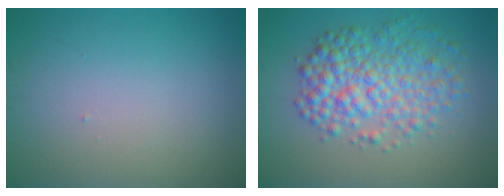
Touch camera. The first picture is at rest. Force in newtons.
{"total": 5.8, "press": 5.8, "slide": 0.1}